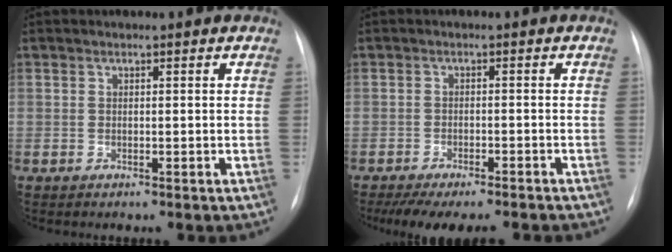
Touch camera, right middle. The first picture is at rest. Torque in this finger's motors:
{"motor_torque": [0.86, -0.86, 0.31, 0.12]}